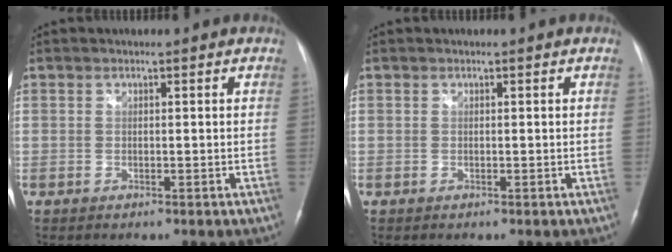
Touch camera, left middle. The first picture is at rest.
{"total": 0.0}